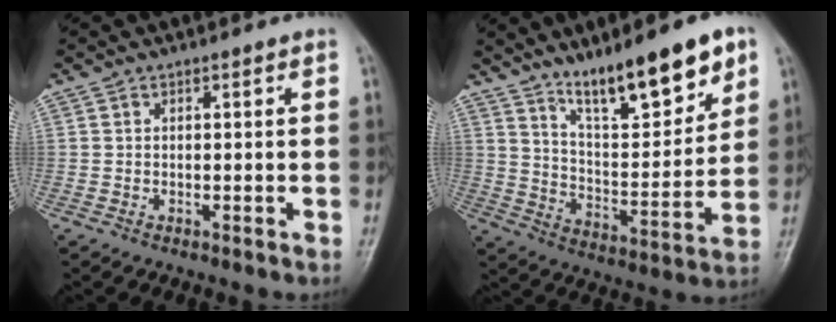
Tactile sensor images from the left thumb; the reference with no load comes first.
{"total": 16.8, "force": [11.2, 4.7, 11.6], "torque": [-0.151, -0.063, 0.192]}